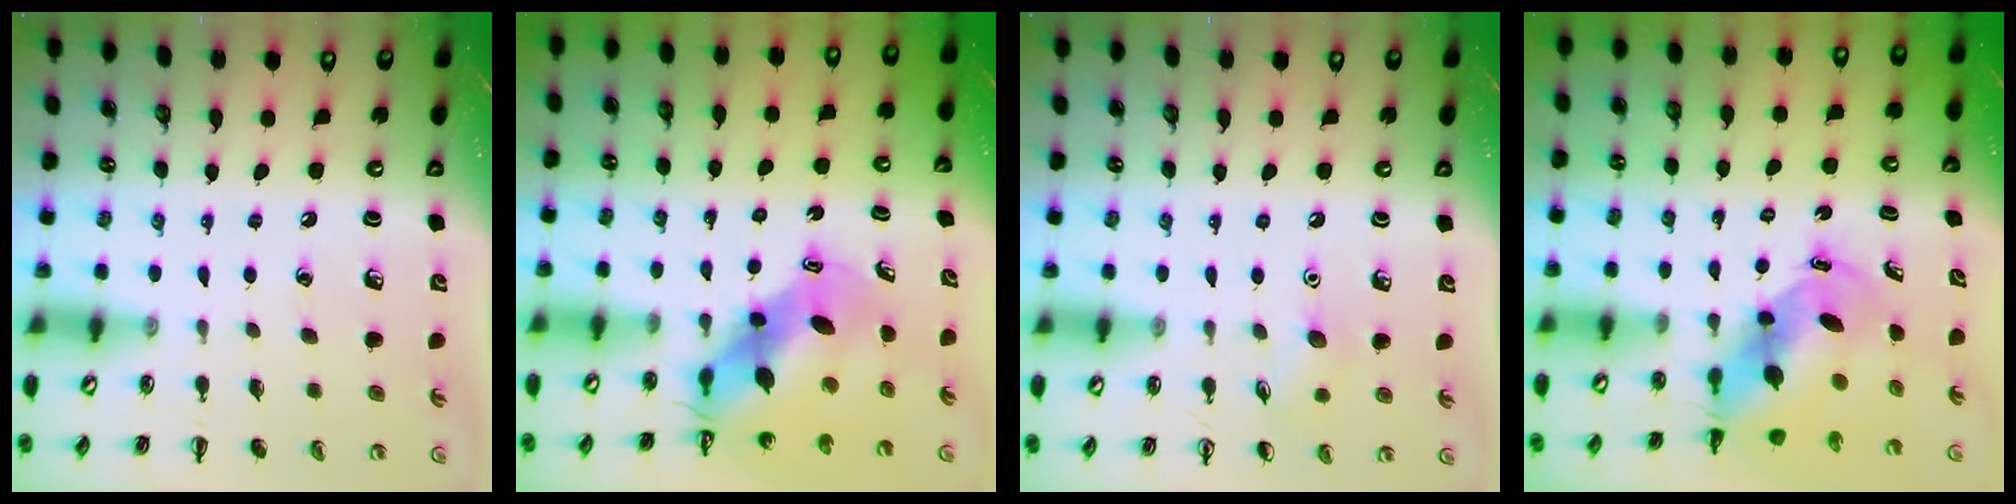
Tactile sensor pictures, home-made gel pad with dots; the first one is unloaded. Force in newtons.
{"total": 7.3, "press": 7.1, "slide": 1.9}
{"total": 6.0, "press": 5.8, "slide": 1.5}
{"total": 6.8, "press": 6.6, "slide": 1.7}